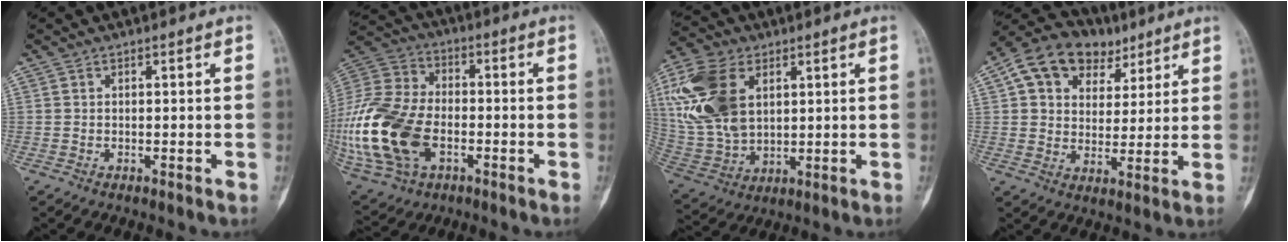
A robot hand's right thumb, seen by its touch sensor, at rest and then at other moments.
{"total": 27.4, "force": [-6.4, 17.6, 20.0], "torque": [-0.493, -0.007, -0.109]}
{"total": 18.8, "force": [5.5, 12.0, 13.4], "torque": [-0.284, -0.011, 0.110]}
{"total": 15.1, "force": [7.1, 10.9, 7.7], "torque": [-0.095, 0.003, 0.118]}